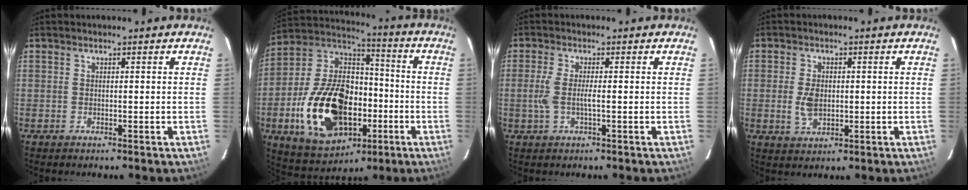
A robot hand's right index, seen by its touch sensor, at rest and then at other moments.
{"total": 24.2, "force": [-6.7, 14.9, 17.9], "torque": [-0.374, 0.020, -0.094]}
{"total": 4.2, "force": [-0.5, 0.7, 4.1], "torque": [-0.087, -0.001, -0.010]}
{"total": 5.0, "force": [-0.2, 3.1, 3.8], "torque": [-0.079, -0.001, -0.001]}